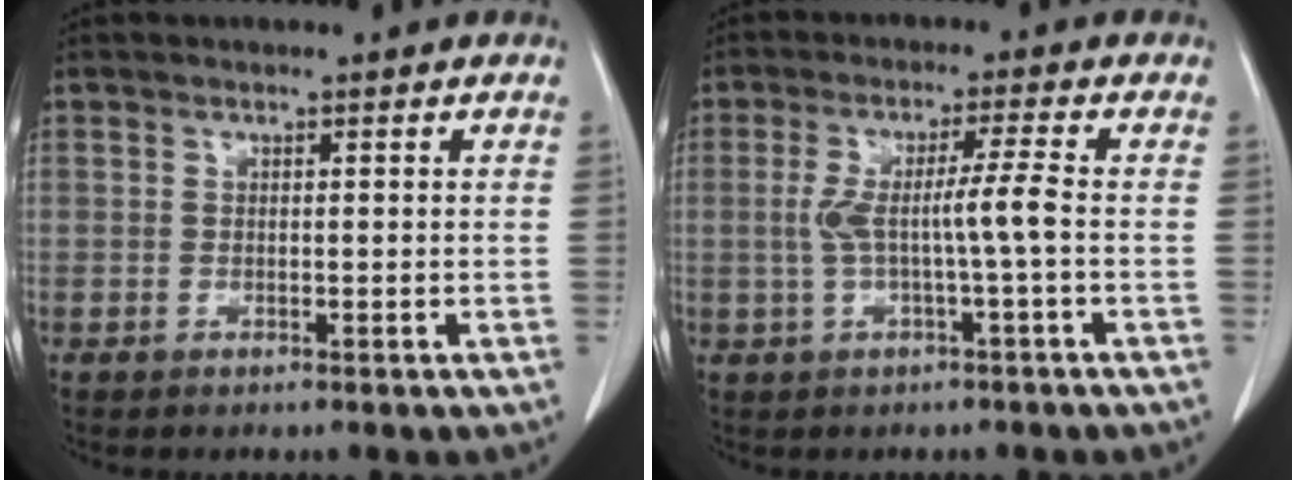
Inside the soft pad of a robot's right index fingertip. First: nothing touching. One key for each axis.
{"total": 6.3, "fx": -0.8, "fy": -0.6, "fz": 6.2, "tx": -0.122, "ty": 0.017, "tz": -0.009}